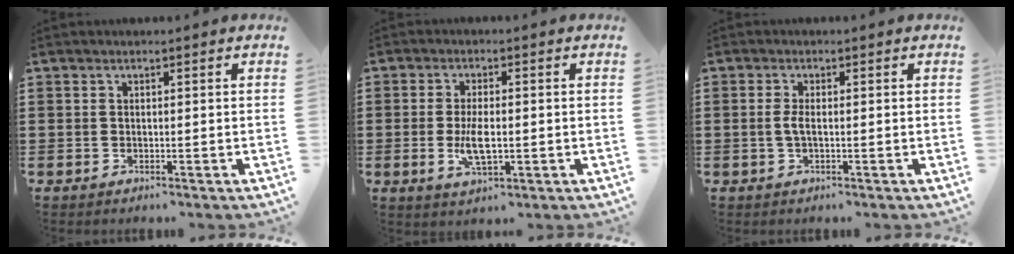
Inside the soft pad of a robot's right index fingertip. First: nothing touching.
{"total": 5.3, "force": [-0.7, 2.2, 4.7], "torque": [-0.104, -0.006, -0.016]}
{"total": 2.0, "force": [-0.2, 0.4, 2.0], "torque": [-0.052, -0.008, -0.009]}